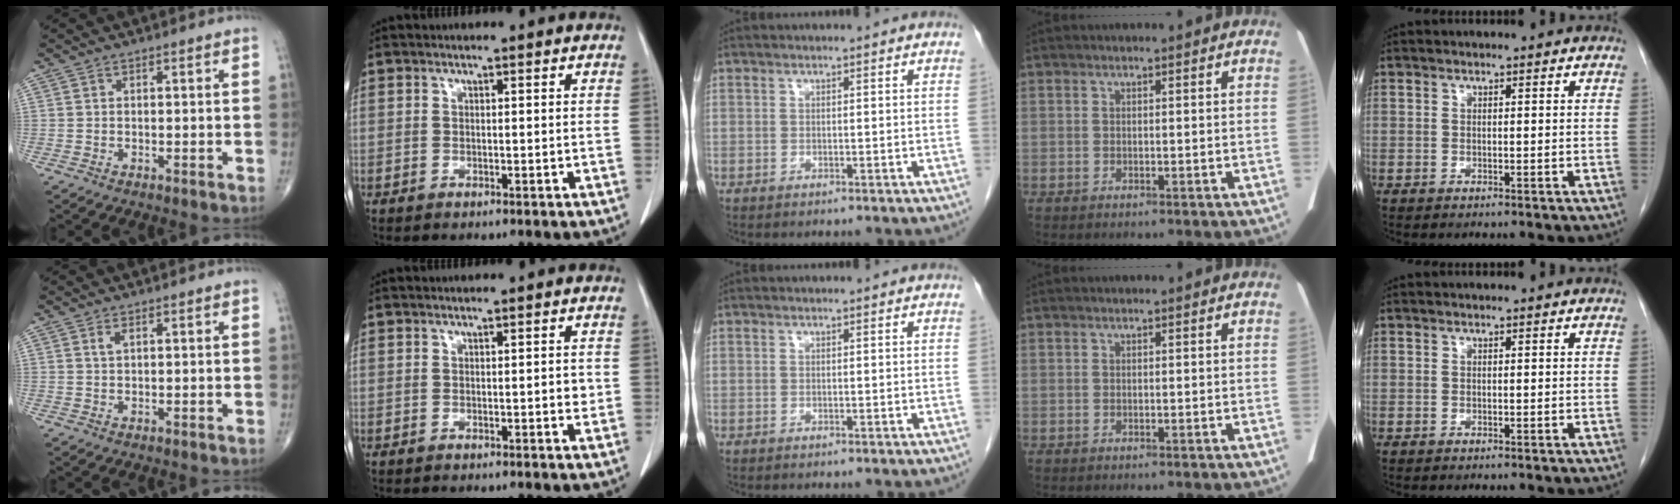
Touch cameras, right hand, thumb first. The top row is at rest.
{"thumb": {"total": 1.3, "force": [0.6, 0.5, 1.0], "torque": [-0.023, 0.004, 0.012]}, "index": {"total": 1.2, "force": [-0.1, 0.4, 1.1], "torque": [-0.014, 0.001, -0.001]}}